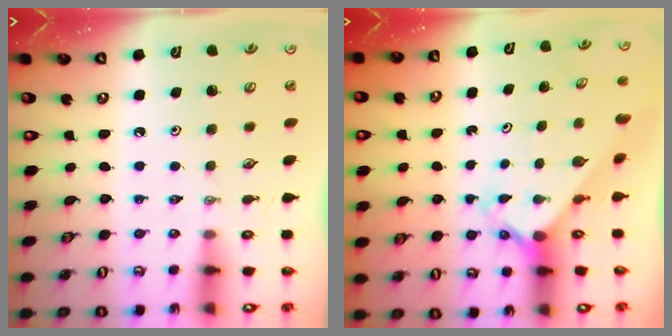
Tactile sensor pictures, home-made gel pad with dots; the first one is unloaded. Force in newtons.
{"total": 2.5, "press": 2.5, "slide": 0.3}